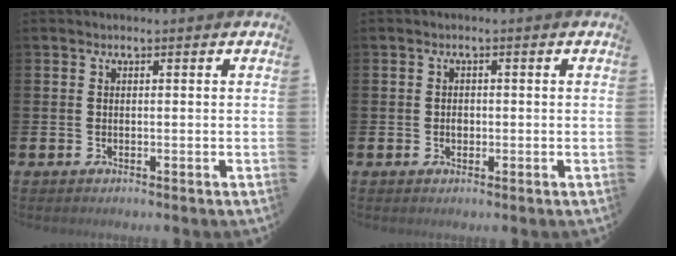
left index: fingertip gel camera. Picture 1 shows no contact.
{"total": 1.2, "force": [-0.1, 0.9, 0.8], "torque": [-0.004, 0.001, -0.006]}